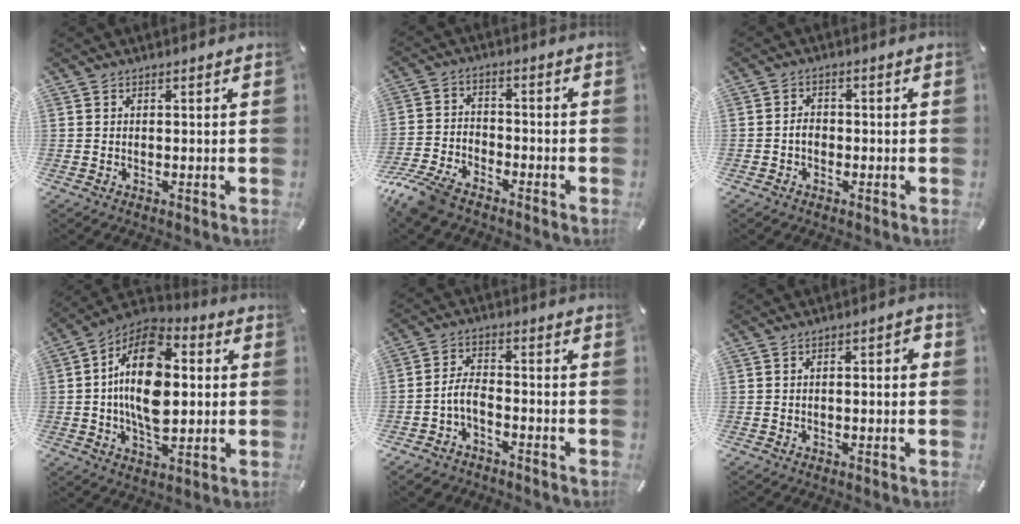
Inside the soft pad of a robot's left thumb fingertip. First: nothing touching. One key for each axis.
{"total": 9.3, "fx": -7.7, "fy": 3.5, "fz": 4.0, "tx": -0.089, "ty": 0.031, "tz": -0.151}
{"total": 2.7, "fx": -0.9, "fy": 1.9, "fz": 1.7, "tx": -0.031, "ty": 0.007, "tz": -0.017}
{"total": 18.3, "fx": 0.4, "fy": 11.2, "fz": 14.5, "tx": -0.286, "ty": 0.006, "tz": 0.001}
{"total": 5.5, "fx": -2.8, "fy": 3.1, "fz": 3.6, "tx": -0.080, "ty": 0.012, "tz": -0.058}
{"total": 3.0, "fx": -0.7, "fy": 1.1, "fz": 2.7, "tx": -0.044, "ty": 0.011, "tz": -0.014}